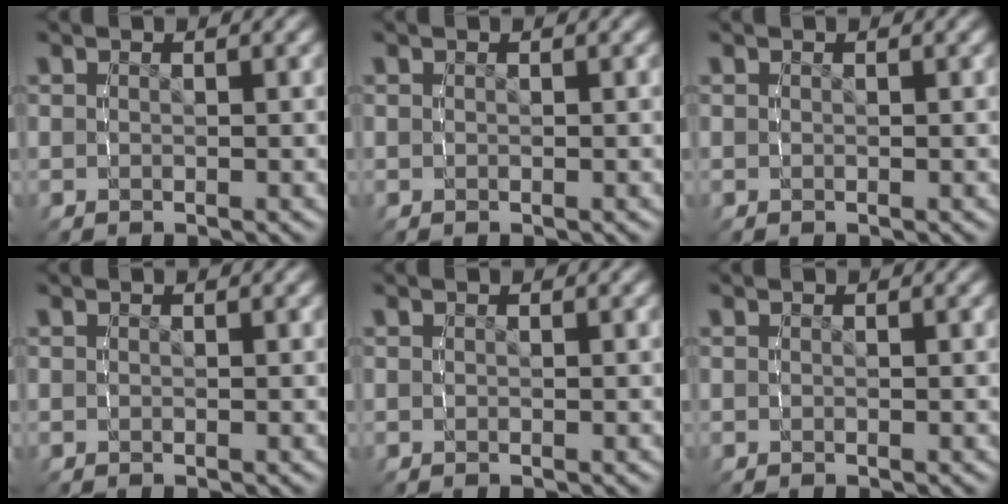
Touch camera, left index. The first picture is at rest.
{"total": 0.0}
{"total": 0.0}
{"total": 0.0}
{"total": 0.0}
{"total": 0.0}